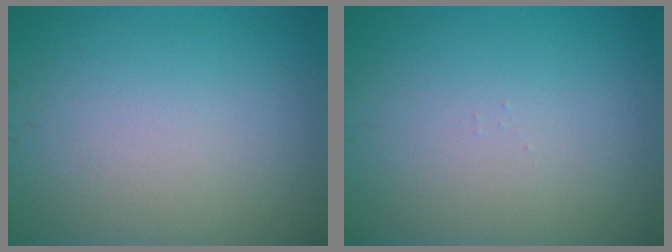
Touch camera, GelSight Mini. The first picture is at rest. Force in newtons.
{"total": 0.0}